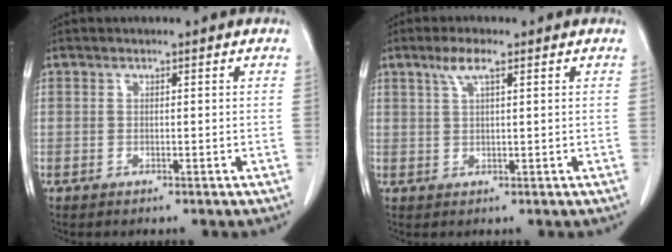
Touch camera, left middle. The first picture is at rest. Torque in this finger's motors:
{"motor_torque": [0.54, -0.35, 0.02, 0.03]}